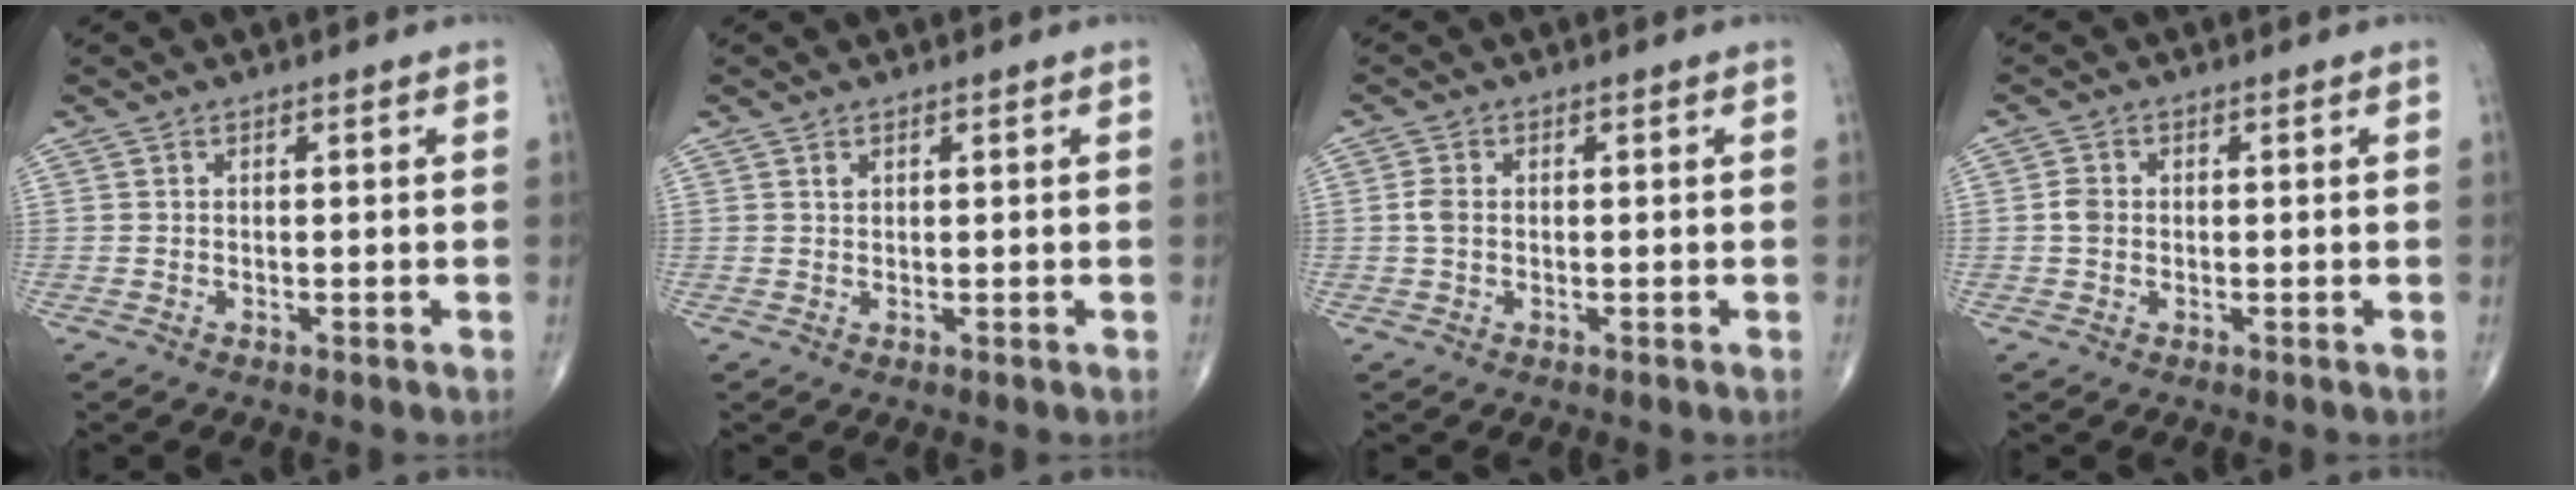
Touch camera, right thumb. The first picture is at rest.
{"total": 0.7, "force": [0.4, 0.4, 0.4], "torque": [-0.005, 0.000, 0.009]}
{"total": 2.1, "force": [0.0, 1.5, 1.5], "torque": [-0.035, 0.002, -0.003]}
{"total": 2.2, "force": [-0.1, 1.9, 1.2], "torque": [-0.019, 0.004, -0.004]}